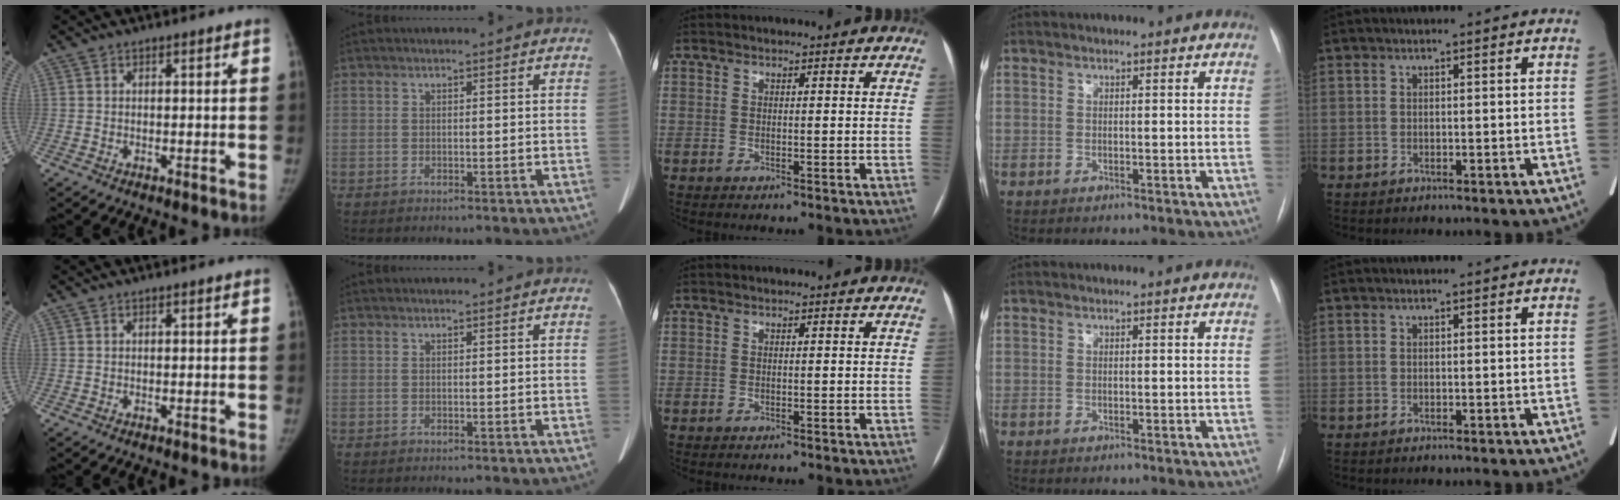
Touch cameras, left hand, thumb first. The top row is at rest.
{}